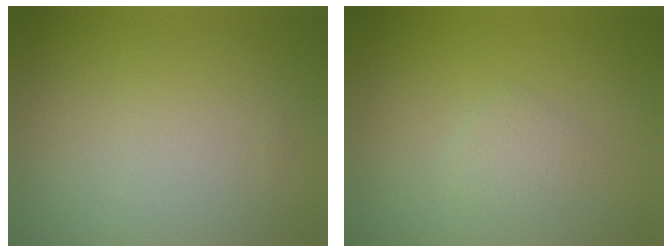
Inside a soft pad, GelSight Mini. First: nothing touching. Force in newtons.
{"total": 1.1, "press": 1.1, "slide": 0.0}